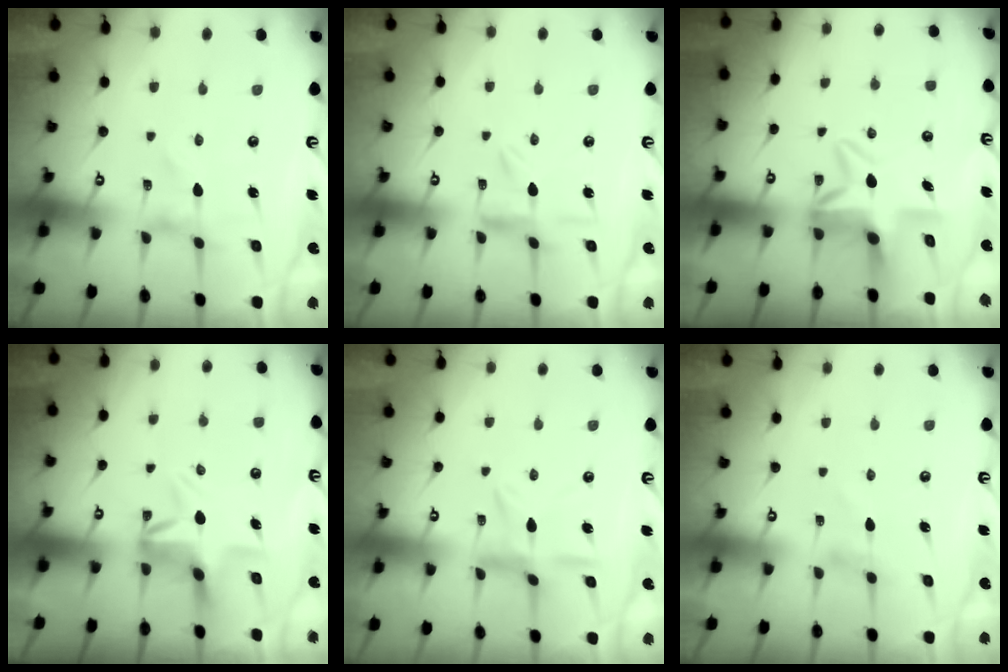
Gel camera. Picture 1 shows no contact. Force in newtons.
{"total": 3.1, "press": 3.1, "slide": 0.3}
{"total": 6.3, "press": 6.1, "slide": 1.4}
{"total": 6.0, "press": 5.9, "slide": 0.9}
{"total": 8.3, "press": 8.2, "slide": 0.6}
{"total": 0.0}